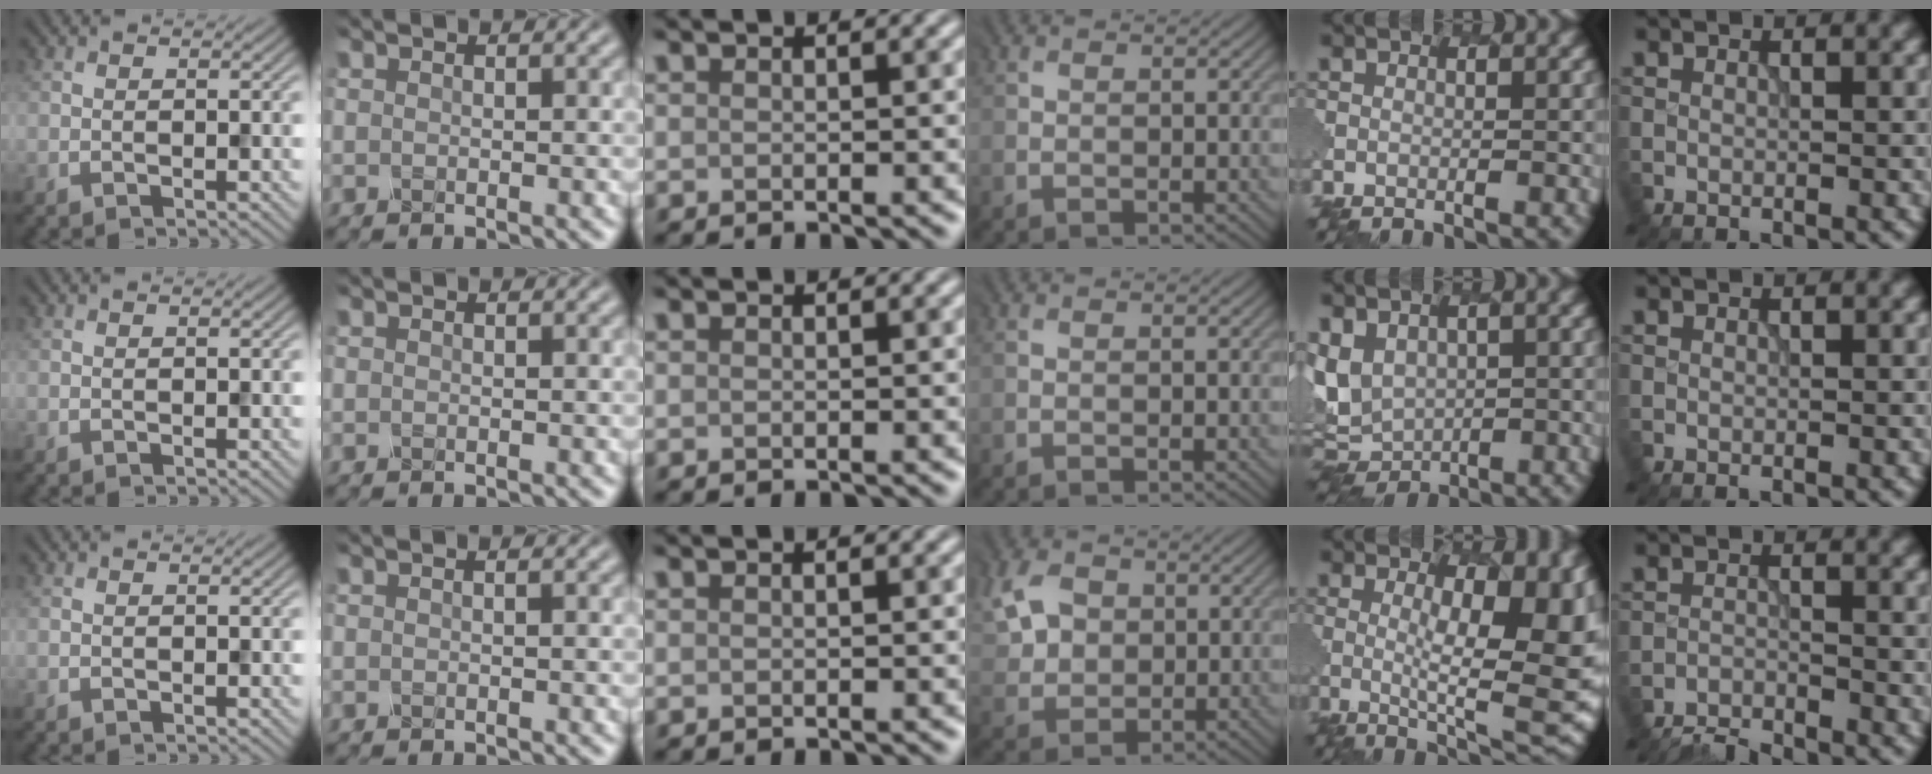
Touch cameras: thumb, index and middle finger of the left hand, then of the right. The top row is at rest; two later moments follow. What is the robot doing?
{"motion": "dispense", "object": "pipette"}